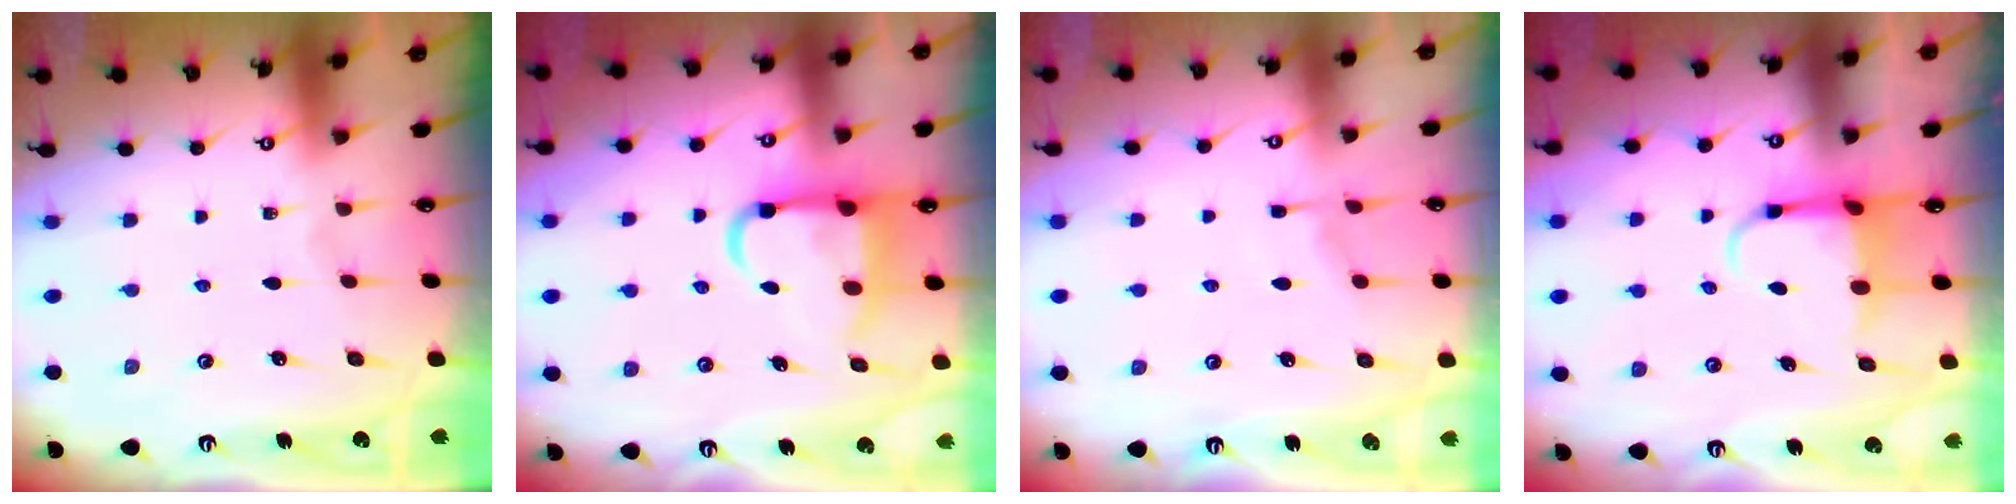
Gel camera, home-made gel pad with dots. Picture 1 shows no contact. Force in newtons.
{"total": 9.8, "press": 9.7, "slide": 1.4}
{"total": 3.5, "press": 3.4, "slide": 0.6}
{"total": 5.0, "press": 4.9, "slide": 0.8}